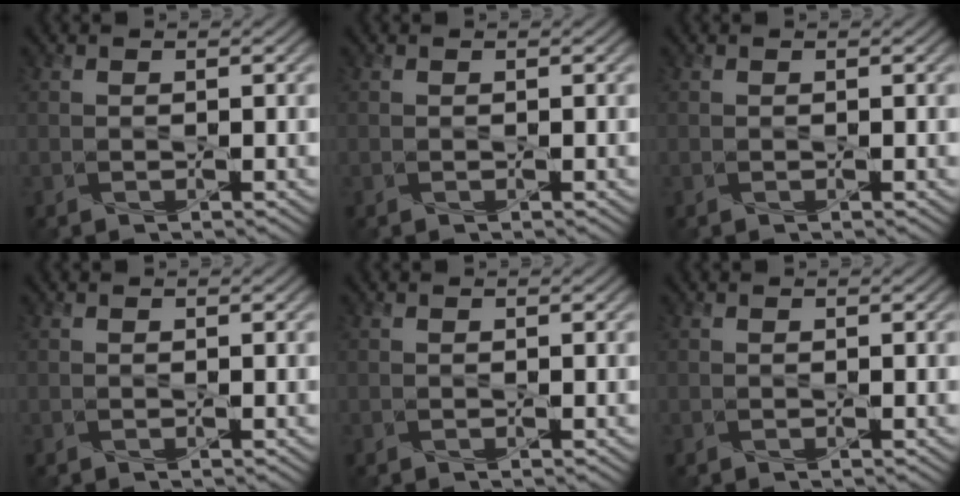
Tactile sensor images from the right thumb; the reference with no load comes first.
{"total": 0.0}
{"total": 0.0}
{"total": 0.0}
{"total": 0.0}
{"total": 0.0}